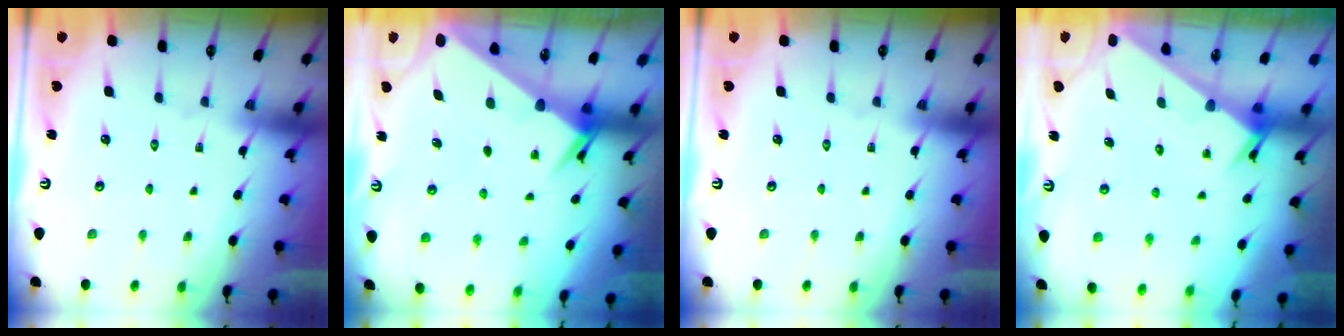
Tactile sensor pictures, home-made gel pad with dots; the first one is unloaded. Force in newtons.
{"total": 2.6, "press": 2.6, "slide": 0.2}
{"total": 0.0}
{"total": 2.4, "press": 2.4, "slide": 0.1}